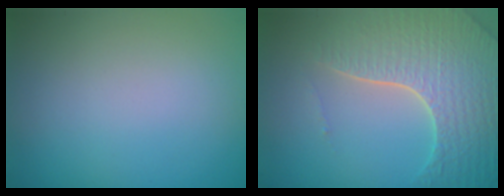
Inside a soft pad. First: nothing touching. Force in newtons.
{"total": 7.0, "press": 5.2, "slide": 4.7}